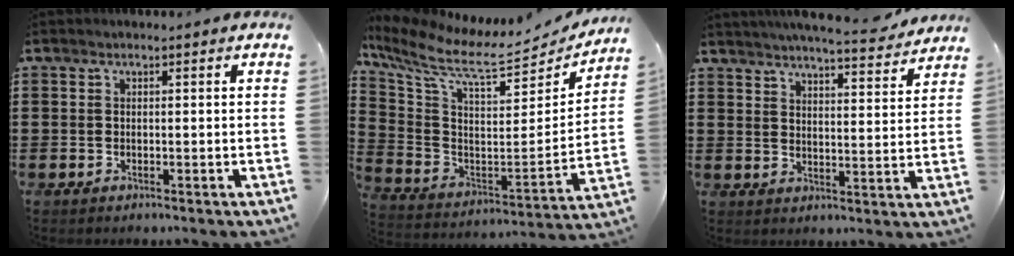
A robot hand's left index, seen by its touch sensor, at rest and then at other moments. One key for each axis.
{"total": 8.6, "fx": 7.2, "fy": 1.4, "fz": 4.6, "tx": -0.124, "ty": -0.066, "tz": 0.115}
{"total": 5.4, "fx": 5.1, "fy": -0.4, "fz": 1.6, "tx": -0.043, "ty": -0.034, "tz": 0.086}